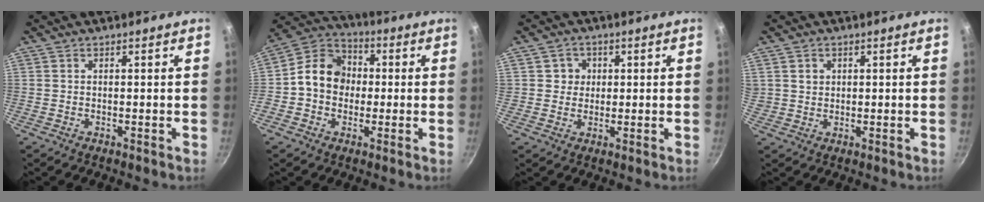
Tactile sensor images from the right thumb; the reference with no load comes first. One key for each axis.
{"total": 10.9, "fx": -0.2, "fy": 9.3, "fz": 5.8, "tx": -0.061, "ty": 0.028, "tz": -0.027}
{"total": 3.6, "fx": 0.7, "fy": 3.4, "fz": 0.7, "tx": 0.017, "ty": 0.005, "tz": 0.008}
{"total": 2.5, "fx": 0.9, "fy": 2.2, "fz": 0.7, "tx": -0.003, "ty": 0.009, "tz": 0.019}